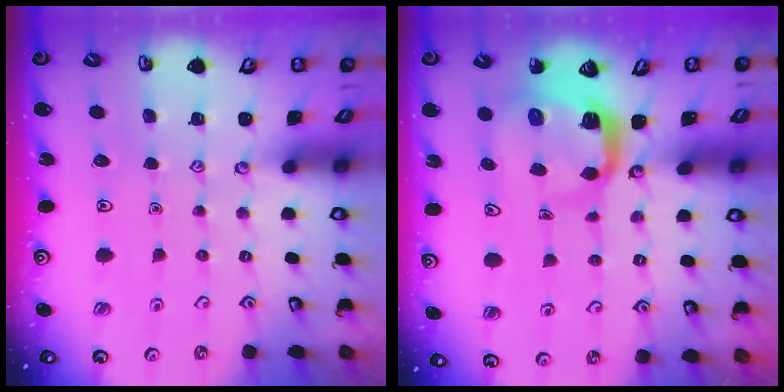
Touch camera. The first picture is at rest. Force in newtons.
{"total": 5.7, "press": 5.7, "slide": 0.8}